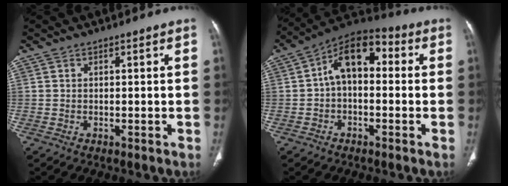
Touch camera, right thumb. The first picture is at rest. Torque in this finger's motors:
{"motor_torque": [1.11, 2.72, 1.32, -0.07, 0.09]}